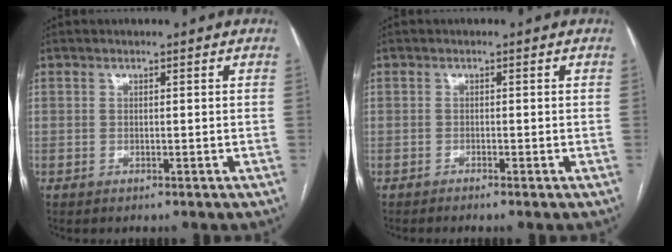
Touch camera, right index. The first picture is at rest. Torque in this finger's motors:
{"motor_torque": [0.16, -0.14, 0.17, 0.02]}